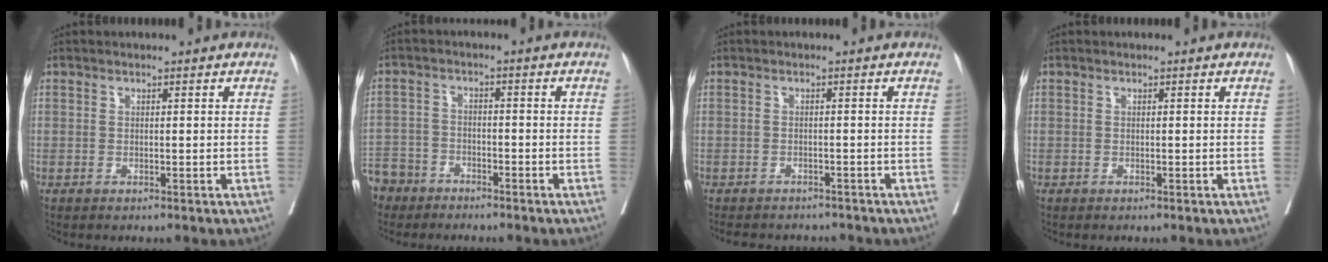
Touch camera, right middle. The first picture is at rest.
{"total": 8.7, "force": [-7.0, 5.0, 1.3], "torque": [-0.050, -0.005, -0.130]}
{"total": 8.0, "force": [-7.4, 2.4, 2.0], "torque": [-0.033, -0.001, -0.091]}
{"total": 0.0}